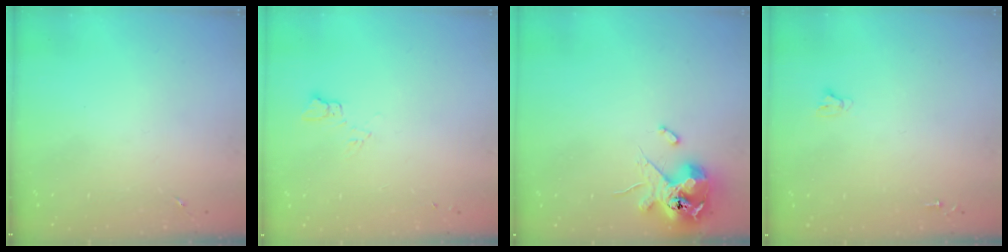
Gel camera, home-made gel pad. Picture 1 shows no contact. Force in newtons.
{"total": 5.3, "press": 5.3, "slide": 0.4}
{"total": 12.7, "press": 12.5, "slide": 2.1}
{"total": 2.4, "press": 2.4, "slide": 0.2}